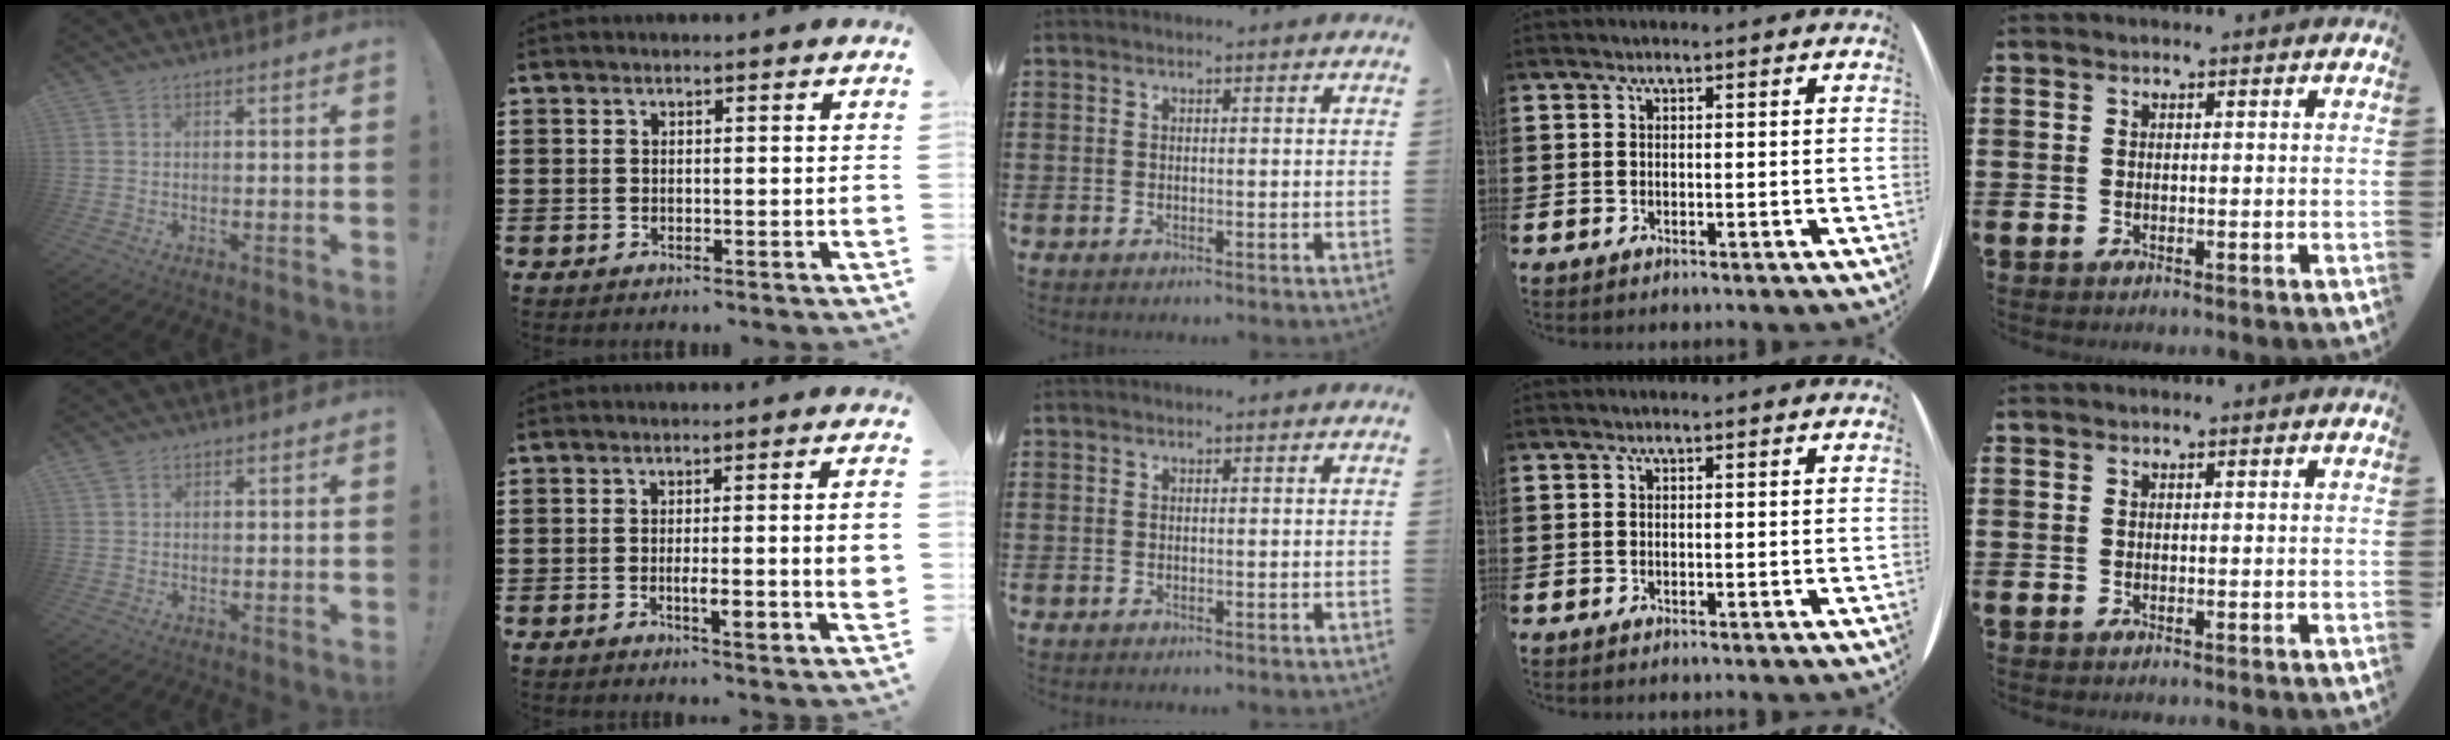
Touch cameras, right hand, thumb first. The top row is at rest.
{"thumb": {"total": 1.0, "force": [0.7, 0.4, 0.6], "torque": [-0.013, 0.001, 0.013]}, "index": {"total": 5.6, "force": [-0.8, 0.7, 5.5], "torque": [-0.091, -0.002, -0.014]}}